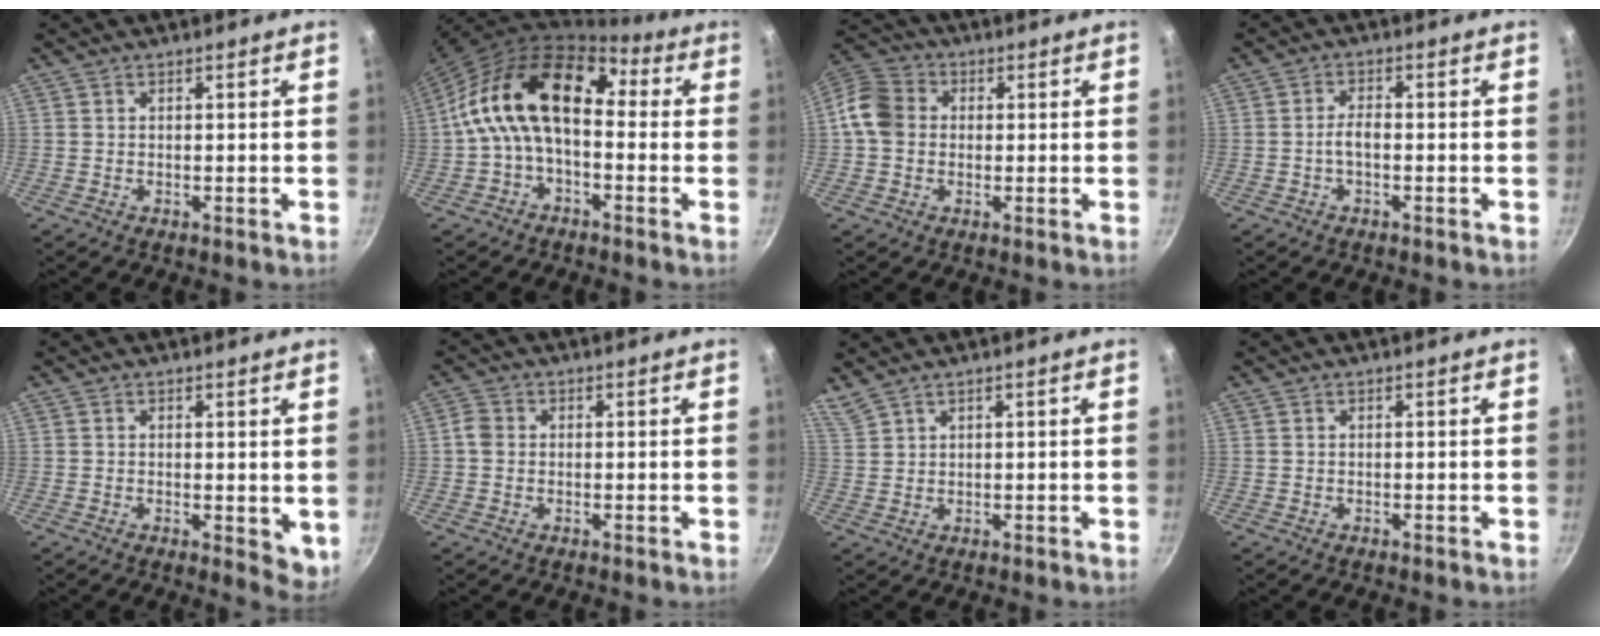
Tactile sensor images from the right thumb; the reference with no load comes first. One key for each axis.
{"total": 16.8, "fx": 0.1, "fy": 10.3, "fz": 13.2, "tx": -0.215, "ty": 0.047, "tz": -0.022}
{"total": 8.4, "fx": 0.2, "fy": 7.1, "fz": 4.6, "tx": -0.066, "ty": 0.018, "tz": -0.016}
{"total": 2.7, "fx": -0.8, "fy": 1.2, "fz": 2.3, "tx": -0.041, "ty": 0.016, "tz": -0.018}
{"total": 4.7, "fx": 0.5, "fy": 2.4, "fz": 4.0, "tx": -0.048, "ty": -0.010, "tz": 0.008}
{"total": 2.7, "fx": 0.1, "fy": 2.3, "fz": 1.4, "tx": -0.026, "ty": 0.008, "tz": -0.006}
{"total": 2.9, "fx": 2.6, "fy": 0.6, "fz": 1.1, "tx": -0.022, "ty": -0.004, "tz": 0.060}
{"total": 0.0}